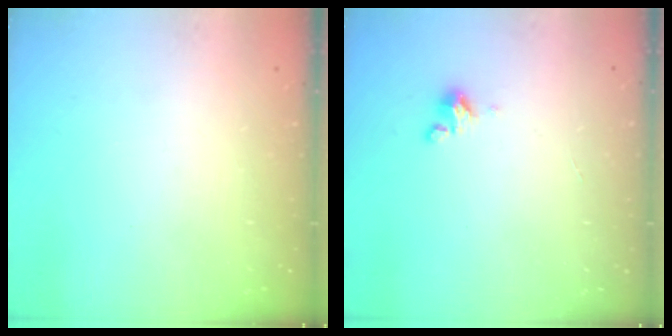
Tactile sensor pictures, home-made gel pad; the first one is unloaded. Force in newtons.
{"total": 1.8, "press": 1.7, "slide": 0.4}